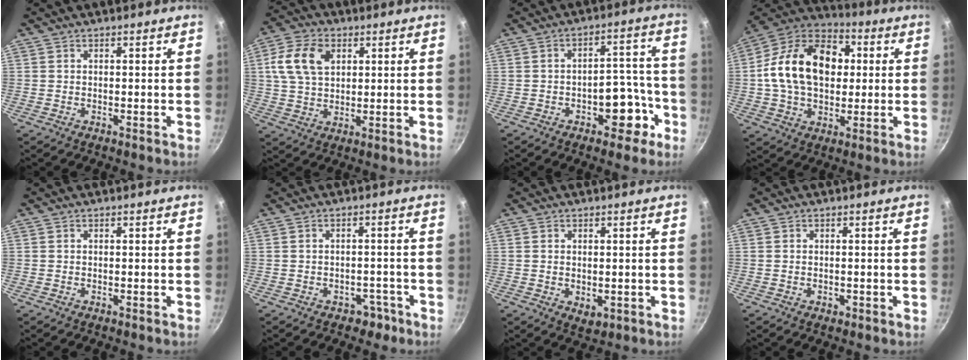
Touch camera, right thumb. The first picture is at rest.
{"total": 10.3, "force": [3.1, 7.0, 6.8], "torque": [-0.118, 0.008, 0.052]}
{"total": 9.0, "force": [-4.3, 5.3, 5.9], "torque": [-0.033, 0.056, -0.045]}
{"total": 20.7, "force": [2.2, 14.5, 14.6], "torque": [-0.218, 0.029, 0.021]}
{"total": 0.0}
{"total": 3.3, "force": [-2.0, 2.4, 1.0], "torque": [0.014, 0.031, -0.009]}
{"total": 2.8, "force": [-0.1, 1.9, 2.1], "torque": [-0.029, -0.010, 0.001]}
{"total": 0.8, "force": [-0.2, 0.5, 0.5], "torque": [-0.005, 0.000, -0.005]}